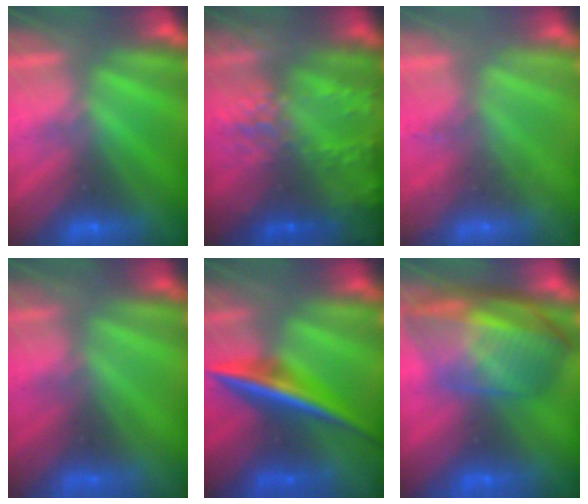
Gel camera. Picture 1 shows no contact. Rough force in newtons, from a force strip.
{"total": 8.1}
{"total": 2.2}
{"total": 6.4}
{"total": 6.3}
{"total": 8.0}